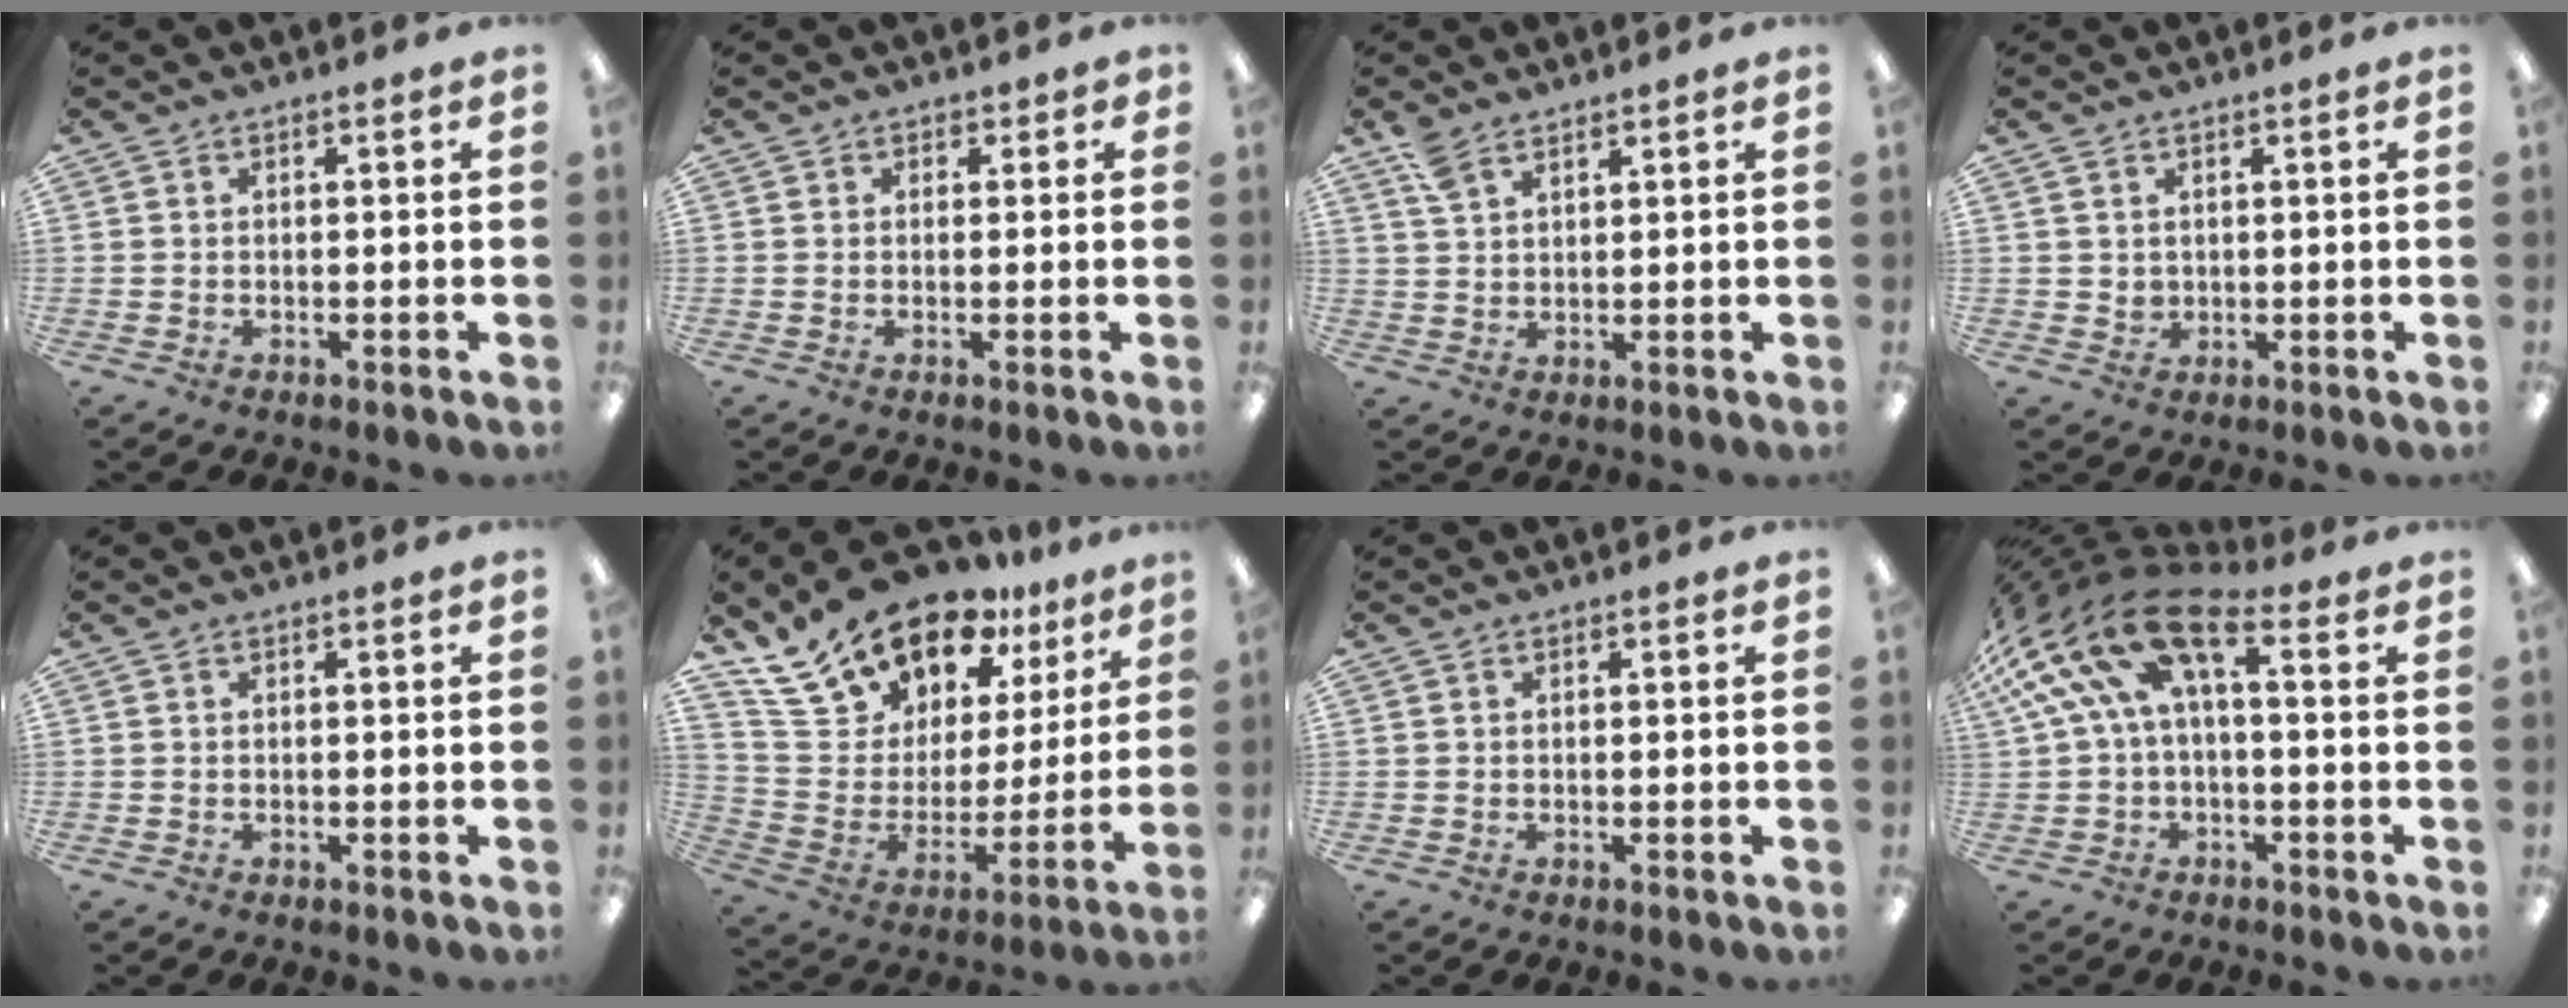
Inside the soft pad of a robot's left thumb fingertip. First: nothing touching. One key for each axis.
{"total": 1.1, "fx": 0.5, "fy": 1.0, "fz": 0.1, "tx": 0.006, "ty": -0.001, "tz": 0.006}
{"total": 4.2, "fx": 3.4, "fy": 1.4, "fz": 2.1, "tx": -0.049, "ty": -0.011, "tz": 0.065}
{"total": 1.9, "fx": 1.3, "fy": 1.4, "fz": 0.4, "tx": -0.003, "ty": -0.005, "tz": 0.023}
{"total": 0.0}
{"total": 20.7, "fx": 16.4, "fy": 10.1, "fz": 7.7, "tx": -0.153, "ty": -0.113, "tz": 0.300}
{"total": 0.0}
{"total": 17.9, "fx": 5.9, "fy": 7.7, "fz": 15.0, "tx": -0.302, "ty": -0.026, "tz": 0.104}